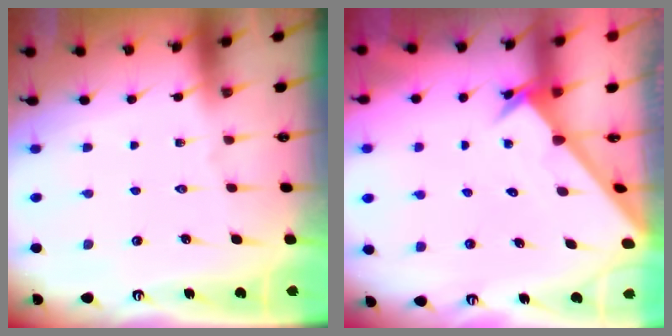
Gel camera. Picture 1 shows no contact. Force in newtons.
{"total": 2.6, "press": 2.6, "slide": 0.2}